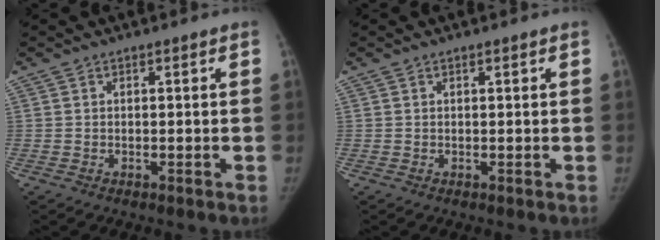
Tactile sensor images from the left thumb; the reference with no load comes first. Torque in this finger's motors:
{"motor_torque": [-0.46, -0.04, -0.28, 0.64, -0.13]}